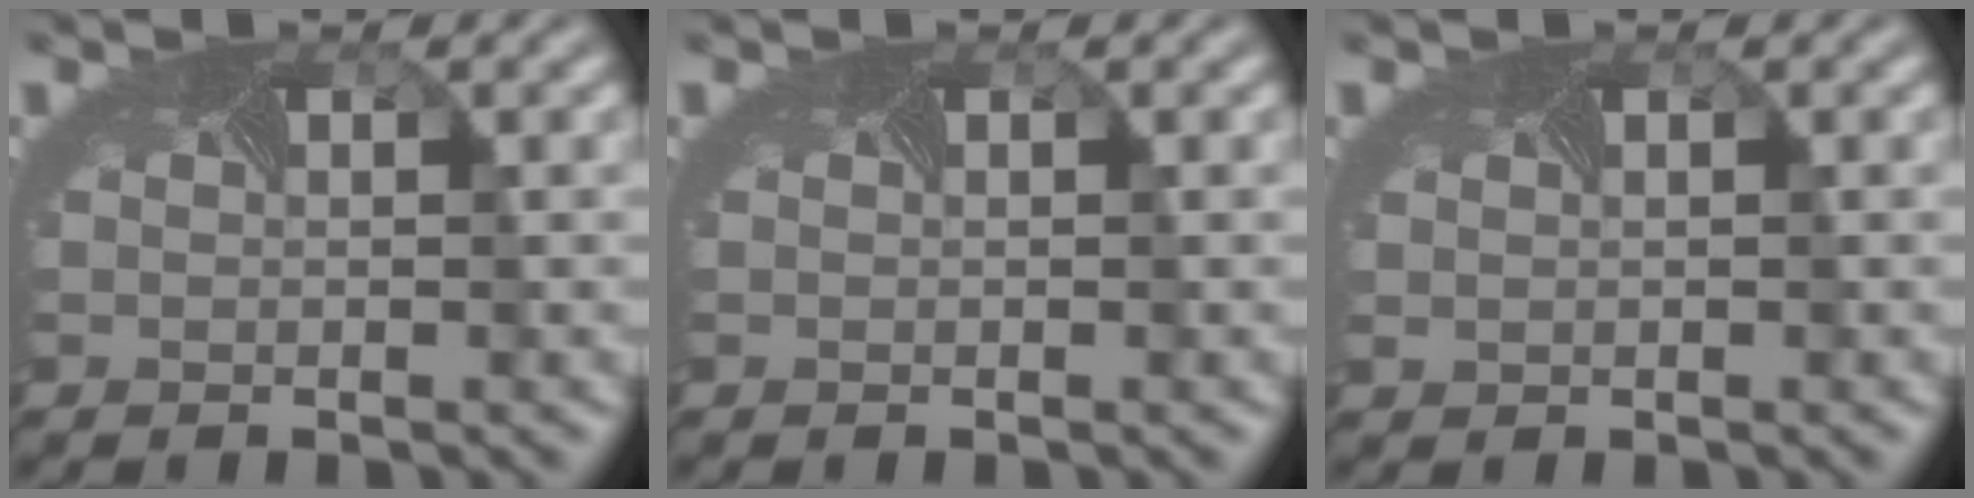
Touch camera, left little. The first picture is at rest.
{"total": 0.0}
{"total": 0.5, "force": [0.4, 0.2, -0.2], "torque": [0.003, 0.001, 0.009]}